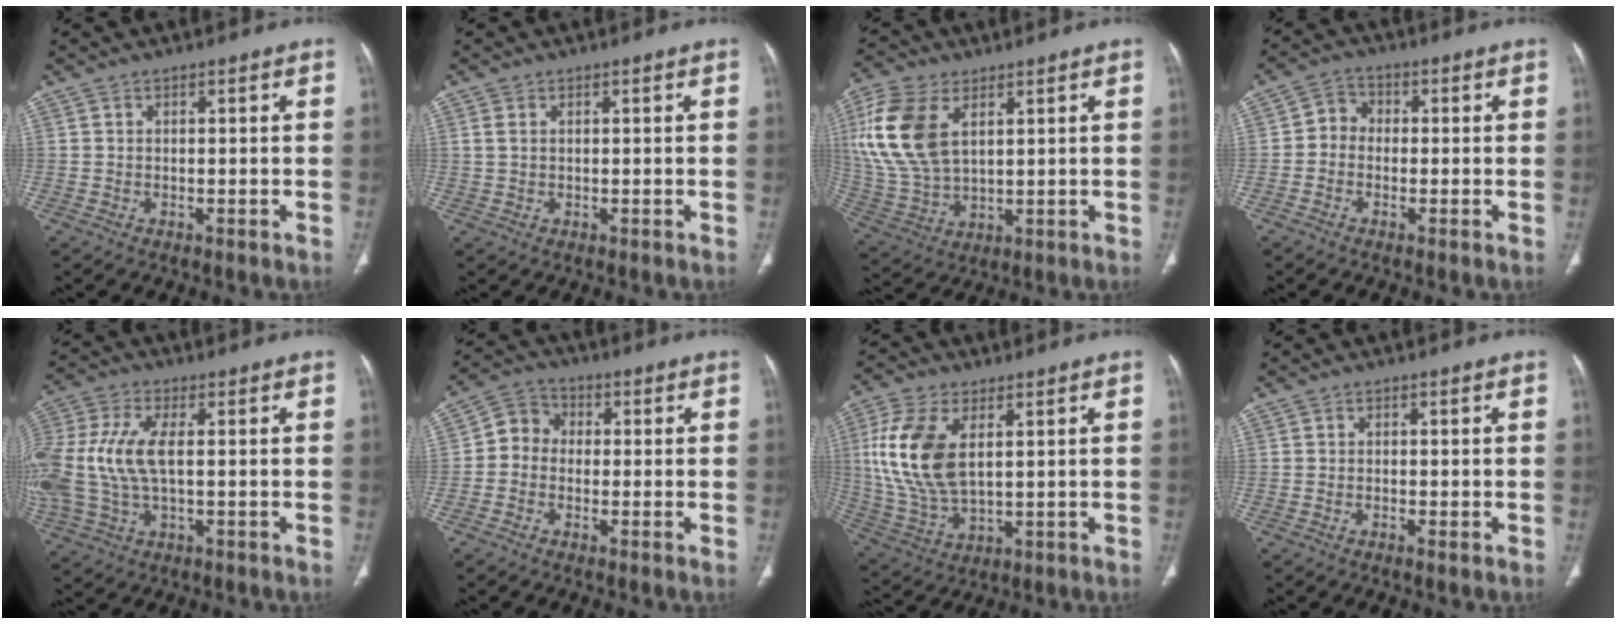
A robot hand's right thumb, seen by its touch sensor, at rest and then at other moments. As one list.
[{"total": 1.4, "force": [0.5, 0.9, 1.0], "torque": [-0.029, 0.006, 0.013]}, {"total": 16.7, "force": [5.5, 9.7, 12.4], "torque": [-0.273, -0.011, 0.114]}, {"total": 4.0, "force": [-0.7, 3.5, 1.8], "torque": [-0.012, 0.014, -0.029]}, {"total": 15.8, "force": [0.5, 8.1, 13.6], "torque": [-0.344, 0.010, 0.014]}, {"total": 5.5, "force": [-0.7, 4.9, 2.5], "torque": [-0.025, 0.020, -0.032]}, {"total": 15.1, "force": [3.4, 8.2, 12.2], "torque": [-0.263, -0.009, 0.074]}, {"total": 1.0, "force": [-0.4, 0.3, 0.9], "torque": [-0.020, 0.000, -0.008]}]